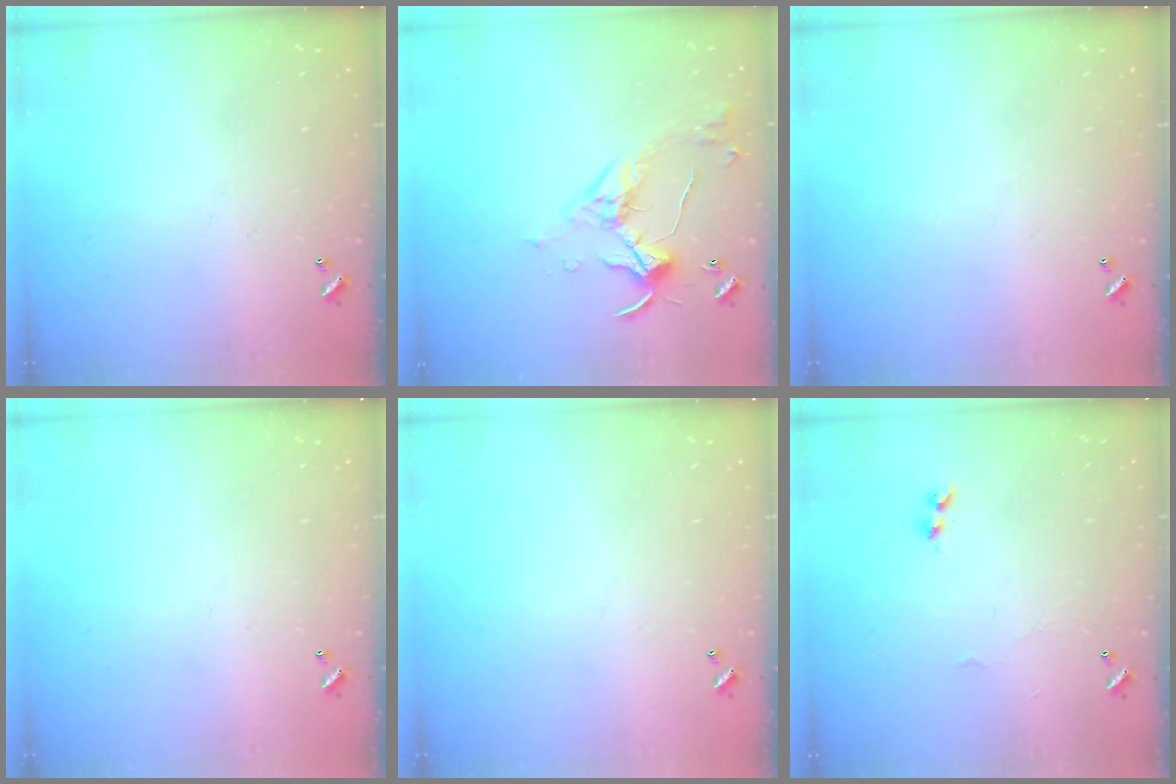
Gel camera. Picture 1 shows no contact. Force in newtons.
{"total": 5.0, "press": 5.0, "slide": 0.5}
{"total": 0.0}
{"total": 0.0}
{"total": 0.0}
{"total": 2.1, "press": 2.1, "slide": 0.5}